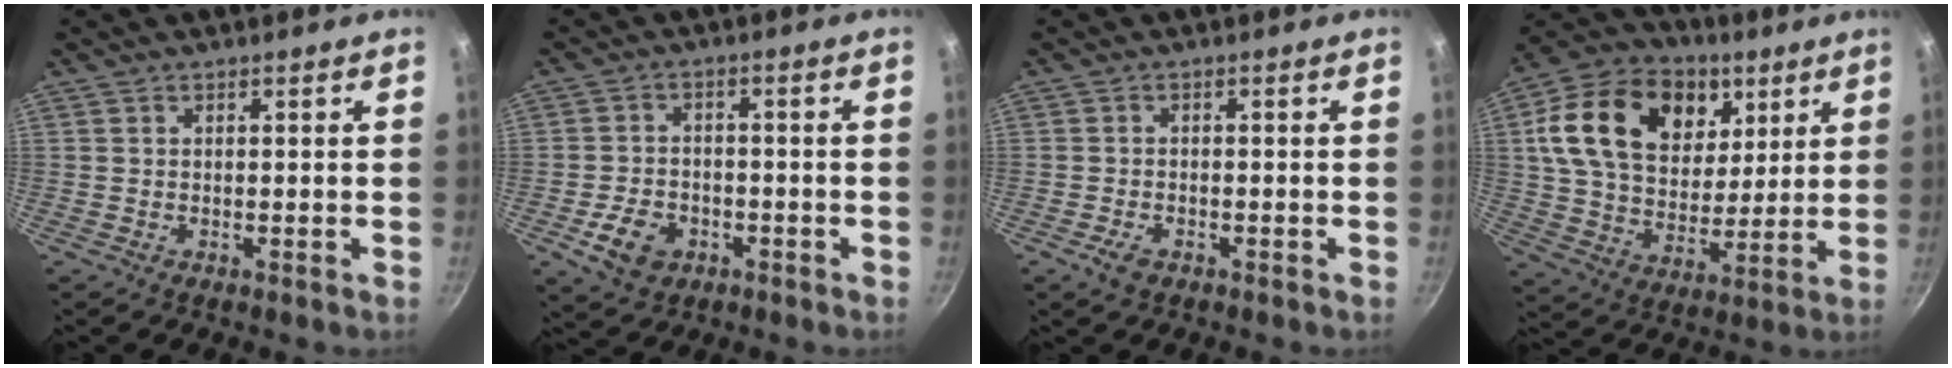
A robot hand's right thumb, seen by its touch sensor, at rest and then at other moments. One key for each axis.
{"total": 7.3, "fx": -3.0, "fy": 5.3, "fz": 4.1, "tx": -0.061, "ty": 0.017, "tz": -0.048}
{"total": 2.7, "fx": -1.6, "fy": 1.4, "fz": 1.7, "tx": -0.038, "ty": 0.010, "tz": -0.030}
{"total": 23.7, "fx": 8.3, "fy": 16.7, "fz": 14.6, "tx": -0.240, "ty": -0.011, "tz": 0.137}